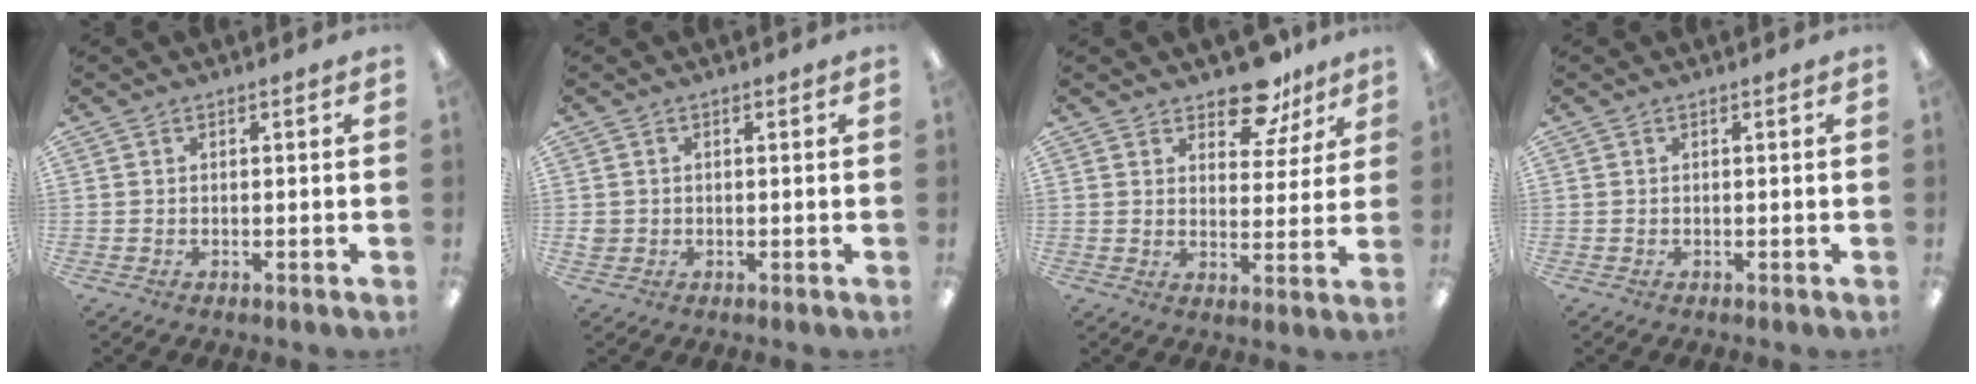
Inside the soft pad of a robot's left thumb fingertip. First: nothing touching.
{"total": 1.9, "force": [-0.1, 1.8, 0.5], "torque": [-0.009, 0.006, -0.004]}
{"total": 10.2, "force": [8.0, 4.8, 4.0], "torque": [-0.050, -0.049, 0.144]}
{"total": 0.0}